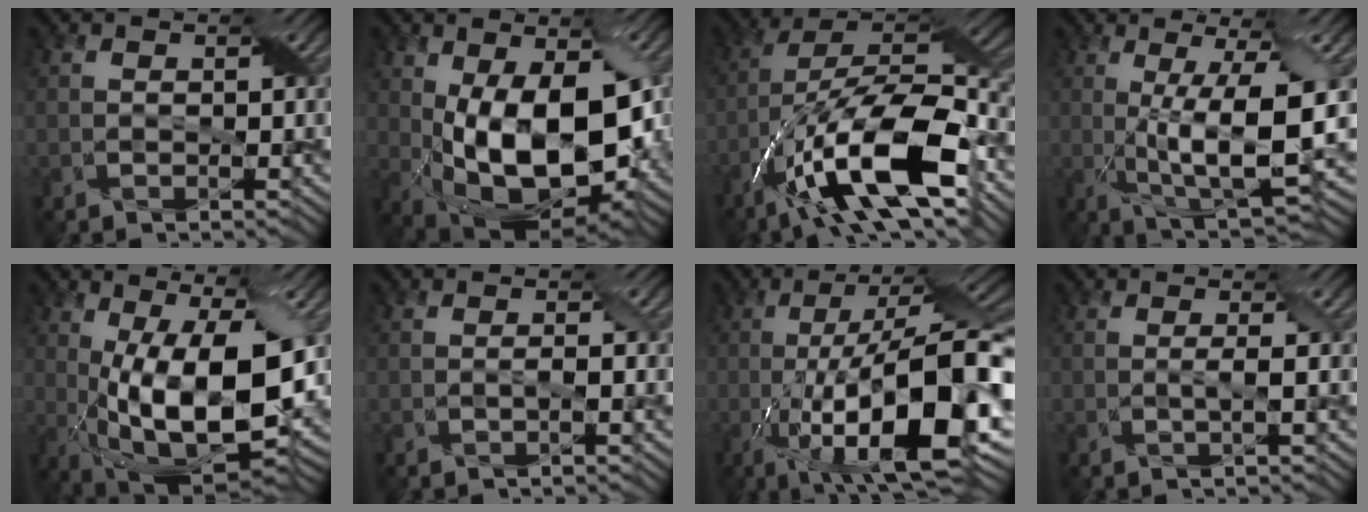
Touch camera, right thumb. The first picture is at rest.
{"total": 16.0, "force": [-1.0, 8.8, 13.3], "torque": [-0.221, -0.032, -0.006]}
{"total": 18.0, "force": [-8.7, 7.2, 14.0], "torque": [-0.259, -0.012, -0.165]}
{"total": 11.3, "force": [0.2, 2.7, 11.0], "torque": [-0.186, -0.005, 0.015]}
{"total": 16.8, "force": [-0.6, 7.6, 15.0], "torque": [-0.239, -0.016, -0.008]}
{"total": 0.7, "force": [-0.2, 0.0, 0.7], "torque": [-0.014, 0.001, -0.006]}
{"total": 18.4, "force": [-5.3, 6.2, 16.5], "torque": [-0.273, -0.002, -0.088]}
{"total": 1.2, "force": [0.0, 0.1, 1.2], "torque": [-0.025, 0.000, -0.006]}